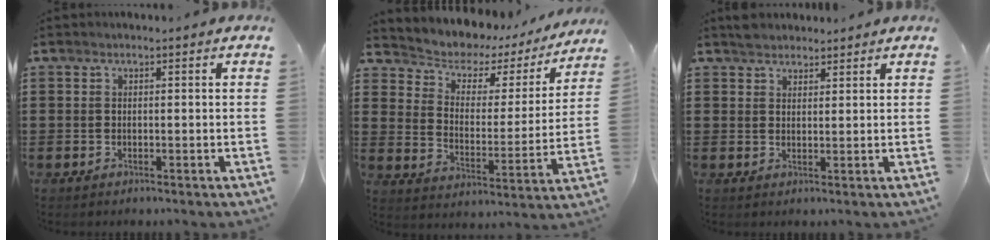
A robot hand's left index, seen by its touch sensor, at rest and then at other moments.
{"total": 4.7, "force": [3.9, 2.3, 1.2], "torque": [-0.053, -0.030, 0.061]}
{"total": 2.2, "force": [2.0, 0.9, 0.0], "torque": [-0.006, 0.005, 0.040]}